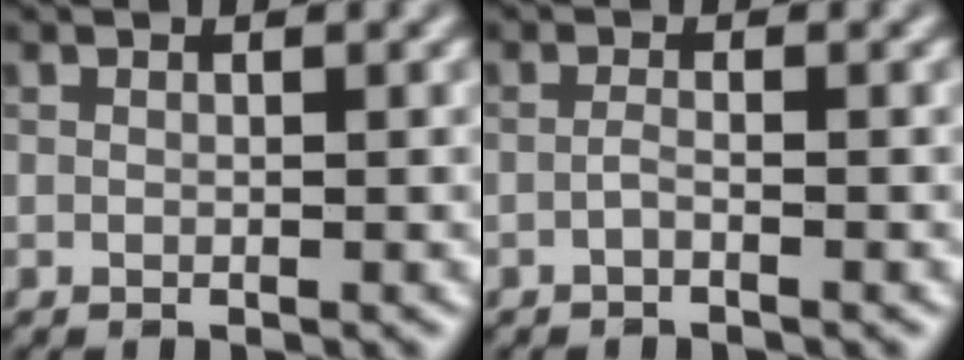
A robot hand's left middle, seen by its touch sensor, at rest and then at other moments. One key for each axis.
{"total": 0.8, "fx": -0.5, "fy": 0.1, "fz": 0.6, "tx": -0.013, "ty": 0.000, "tz": -0.012}